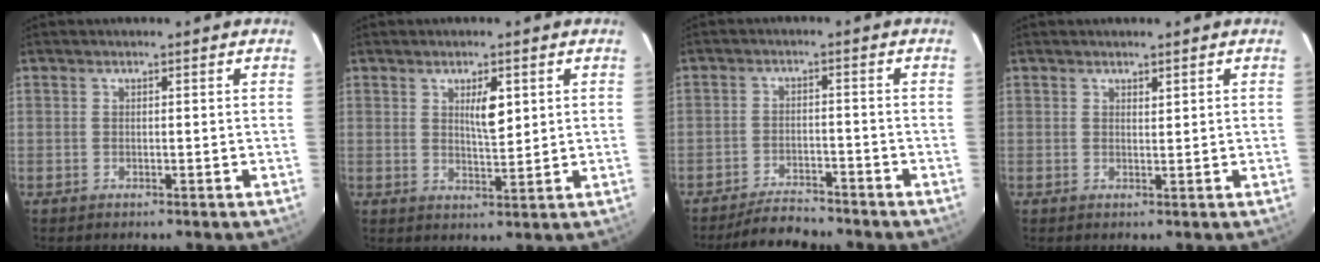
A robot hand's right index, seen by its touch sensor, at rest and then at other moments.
{"total": 4.1, "force": [1.5, 1.0, 3.6], "torque": [-0.063, -0.003, 0.028]}
{"total": 5.6, "force": [-5.4, 1.0, 1.0], "torque": [-0.019, -0.013, -0.093]}
{"total": 0.6, "force": [0.5, 0.2, 0.4], "torque": [-0.008, -0.002, 0.009]}